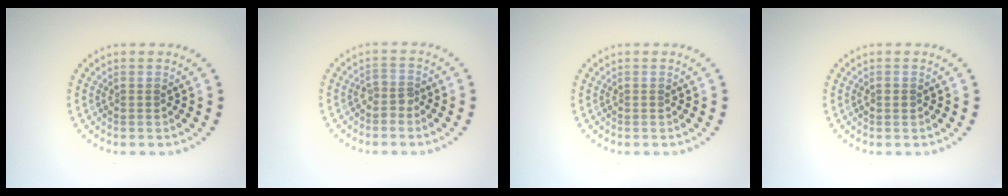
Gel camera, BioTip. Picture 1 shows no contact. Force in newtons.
{"total": 1.4, "press": 1.0, "slide": 1.0}
{"total": 0.0}
{"total": 0.9, "press": 0.9, "slide": 0.1}